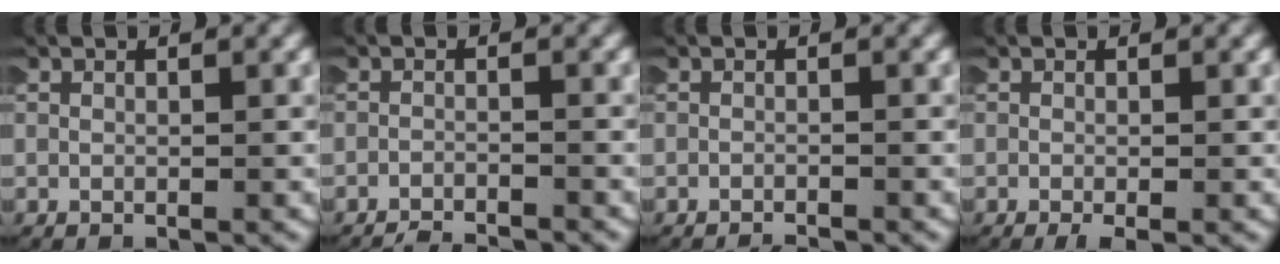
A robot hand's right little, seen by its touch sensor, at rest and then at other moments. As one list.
[{"total": 3.5, "force": [-3.5, 0.5, 0.2], "torque": [-0.006, -0.014, -0.053]}, {"total": 2.0, "force": [-1.9, 0.1, 0.1], "torque": [-0.006, -0.008, -0.029]}, {"total": 1.5, "force": [-1.0, 0.4, 1.0], "torque": [-0.019, -0.007, -0.013]}]